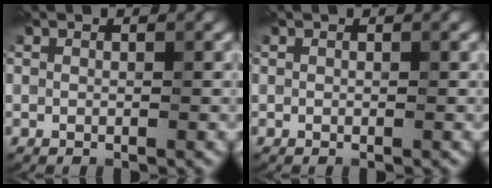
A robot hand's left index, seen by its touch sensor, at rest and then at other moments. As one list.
[{"total": 0.0}]